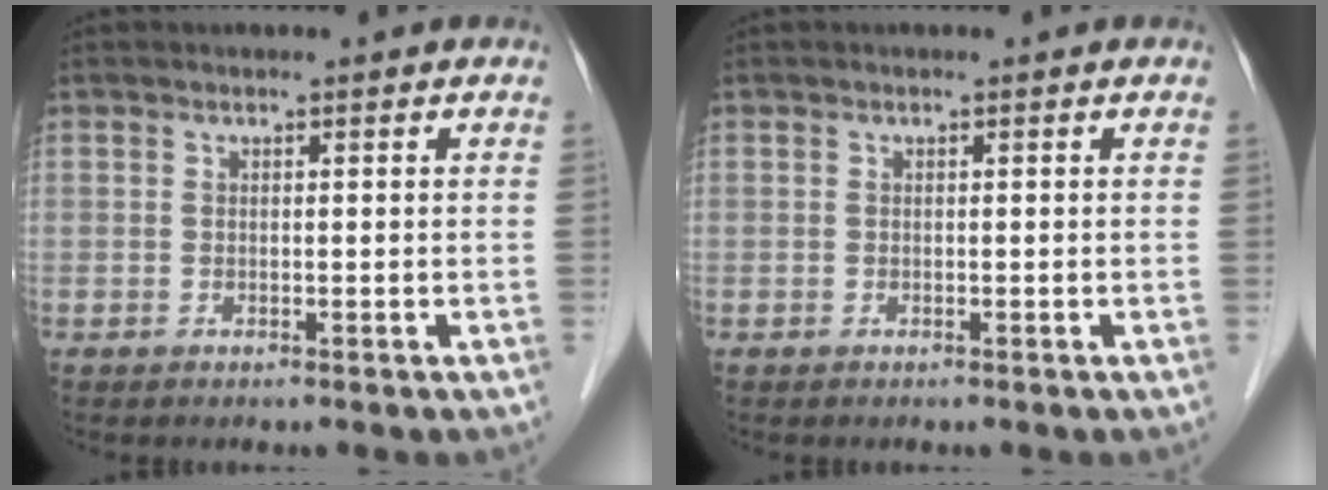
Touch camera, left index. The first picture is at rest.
{"total": 0.0}